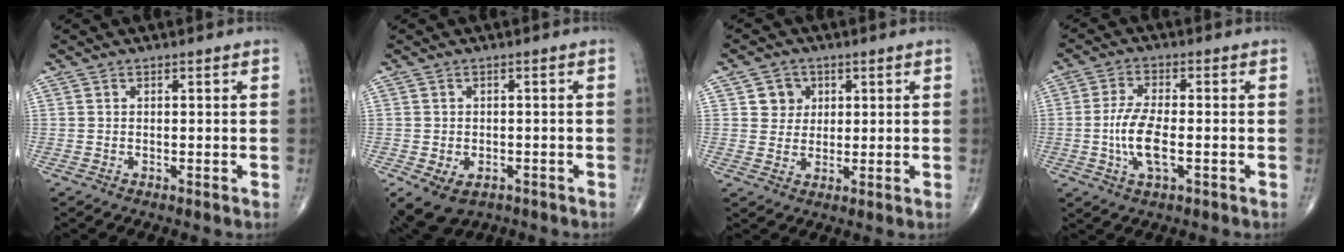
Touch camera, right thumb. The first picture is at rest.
{"total": 7.8, "force": [-3.7, 5.4, 4.2], "torque": [-0.077, 0.012, -0.049]}
{"total": 4.7, "force": [1.6, 4.2, 1.1], "torque": [0.008, -0.002, 0.023]}
{"total": 8.0, "force": [-1.6, 3.1, 7.2], "torque": [-0.153, 0.005, -0.032]}